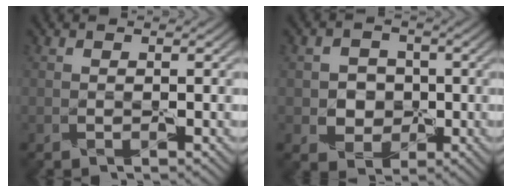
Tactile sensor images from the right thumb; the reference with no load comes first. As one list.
[{"total": 4.3, "force": [-0.4, 3.9, 1.6], "torque": [-0.033, -0.005, -0.022]}]